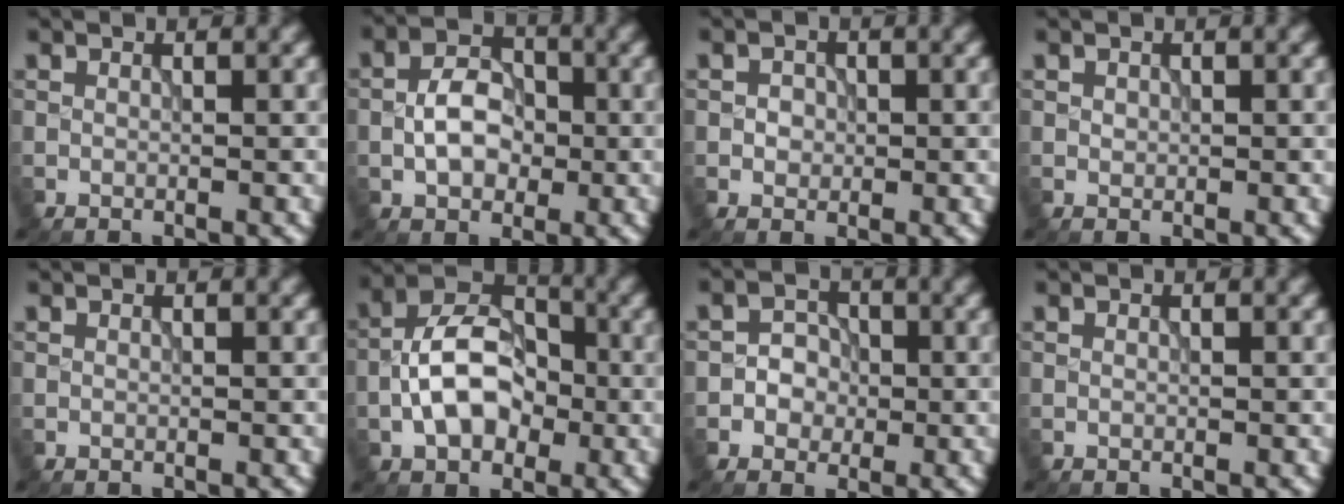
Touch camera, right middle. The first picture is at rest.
{"total": 4.3, "force": [-0.7, 2.9, 3.1], "torque": [-0.052, 0.008, -0.016]}
{"total": 1.3, "force": [0.0, 1.2, 0.5], "torque": [-0.006, -0.002, -0.001]}
{"total": 0.5, "force": [0.2, 0.4, 0.2], "torque": [-0.002, -0.001, 0.004]}
{"total": 0.0}
{"total": 6.9, "force": [-1.6, 4.5, 5.0], "torque": [-0.086, 0.015, -0.036]}
{"total": 2.3, "force": [-0.5, 2.1, 0.8], "torque": [0.007, 0.002, -0.018]}
{"total": 0.0}